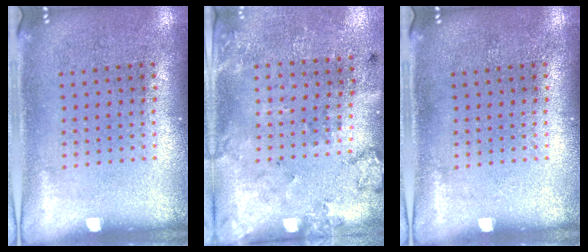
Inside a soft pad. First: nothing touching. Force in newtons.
{"total": 2.0, "press": 1.3, "slide": 1.5}
{"total": 0.0}